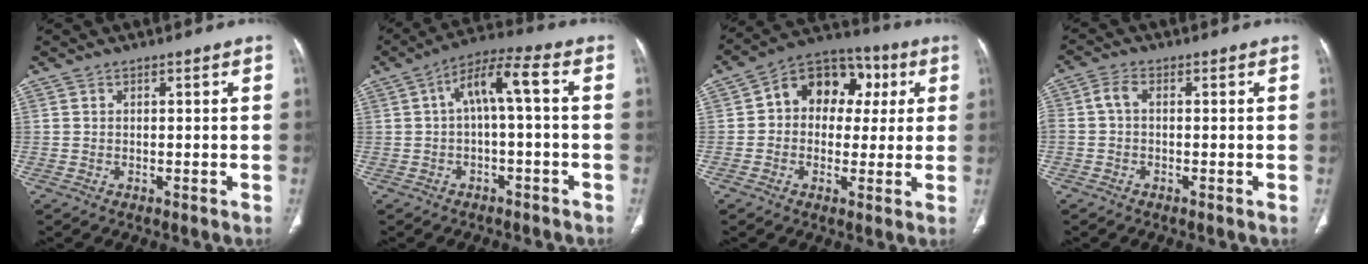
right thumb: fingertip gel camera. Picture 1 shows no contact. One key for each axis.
{"total": 7.6, "fx": 0.0, "fy": 2.3, "fz": 7.3, "tx": -0.135, "ty": 0.046, "tz": -0.001}
{"total": 13.4, "fx": 2.6, "fy": 10.2, "fz": 8.3, "tx": -0.073, "ty": 0.028, "tz": 0.027}
{"total": 3.0, "fx": -0.2, "fy": 1.6, "fz": 2.5, "tx": -0.056, "ty": 0.007, "tz": -0.012}